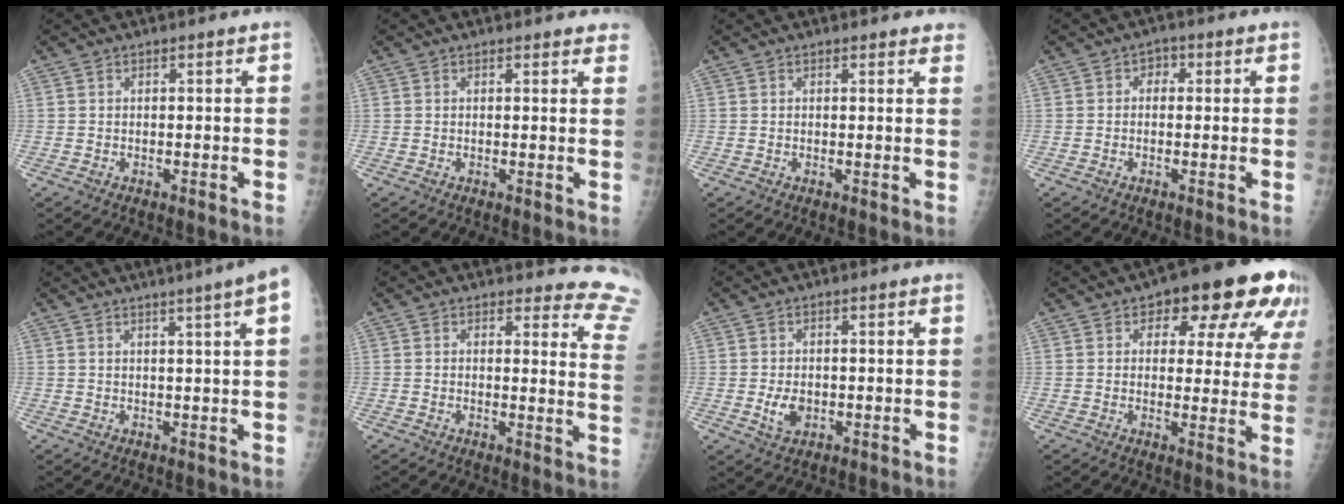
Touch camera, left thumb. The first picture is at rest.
{"total": 3.2, "force": [2.9, 1.0, 0.7], "torque": [0.013, -0.011, 0.016]}
{"total": 2.9, "force": [2.7, 0.9, 0.7], "torque": [0.011, -0.010, 0.014]}
{"total": 2.2, "force": [0.2, 1.8, 1.2], "torque": [0.004, 0.008, -0.007]}
{"total": 6.9, "force": [3.8, -0.7, 5.7], "torque": [-0.073, 0.001, 0.042]}
{"total": 12.0, "force": [11.7, 2.6, 0.1], "torque": [0.056, -0.126, 0.079]}
{"total": 4.0, "force": [-0.7, 2.7, 2.9], "torque": [-0.046, -0.003, -0.007]}
{"total": 16.0, "force": [8.4, 7.7, 11.2], "torque": [-0.087, -0.014, 0.097]}